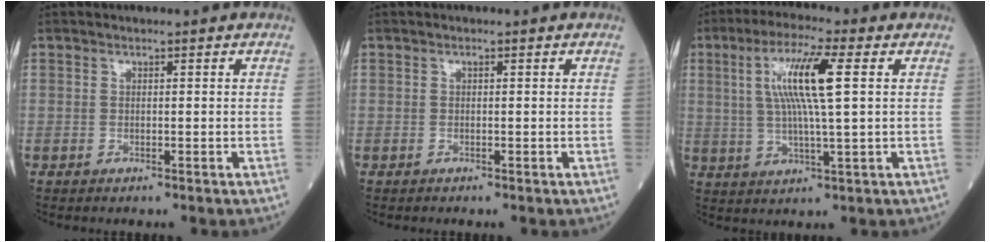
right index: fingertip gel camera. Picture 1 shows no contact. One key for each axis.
{"total": 0.0}
{"total": 10.2, "fx": 2.4, "fy": 0.2, "fz": 9.9, "tx": -0.198, "ty": 0.007, "tz": 0.043}